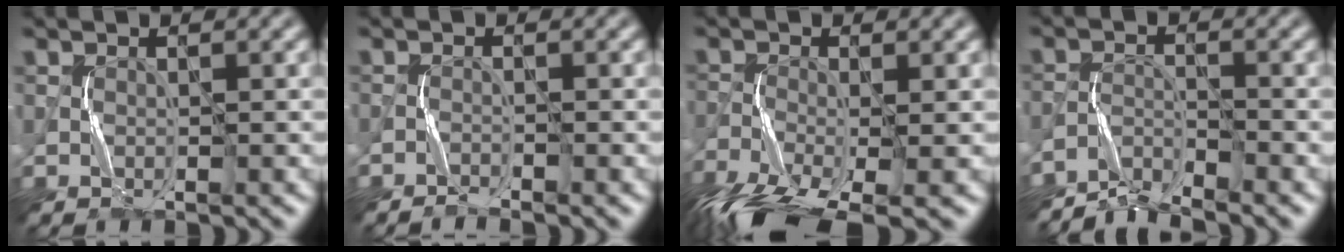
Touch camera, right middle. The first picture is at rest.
{"total": 1.1, "force": [-1.0, -0.4, -0.1], "torque": [0.001, 0.007, -0.024]}
{"total": 8.7, "force": [-6.1, 3.0, 5.4], "torque": [-0.122, -0.028, -0.120]}
{"total": 3.0, "force": [-3.0, -0.3, 0.0], "torque": [0.000, 0.007, -0.067]}